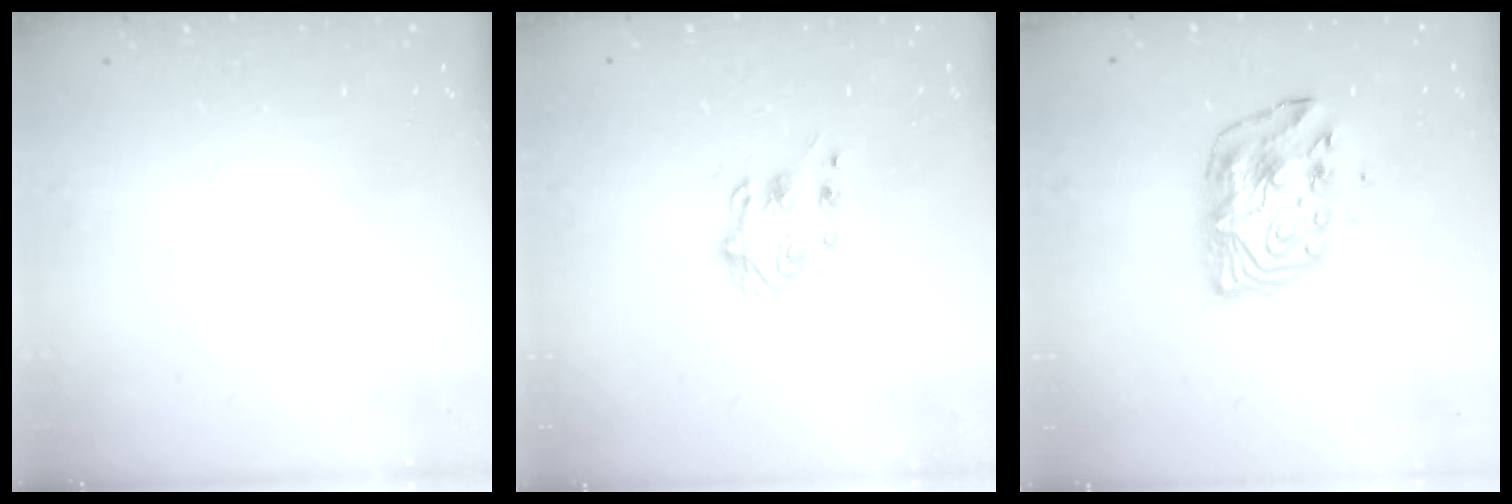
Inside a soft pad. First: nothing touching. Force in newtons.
{"total": 6.5, "press": 6.5, "slide": 0.6}
{"total": 10.2, "press": 10.2, "slide": 0.6}